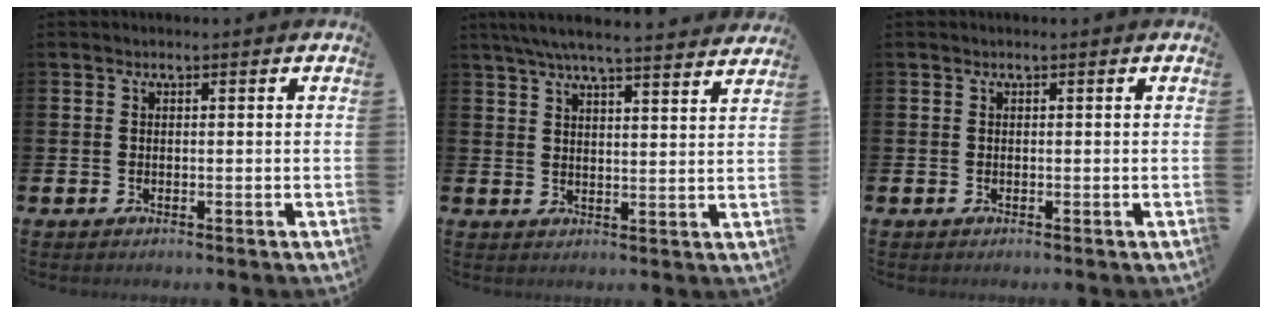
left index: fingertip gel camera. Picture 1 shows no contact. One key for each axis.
{"total": 6.2, "fx": 5.9, "fy": 0.0, "fz": 2.2, "tx": -0.054, "ty": -0.031, "tz": 0.103}
{"total": 0.0}